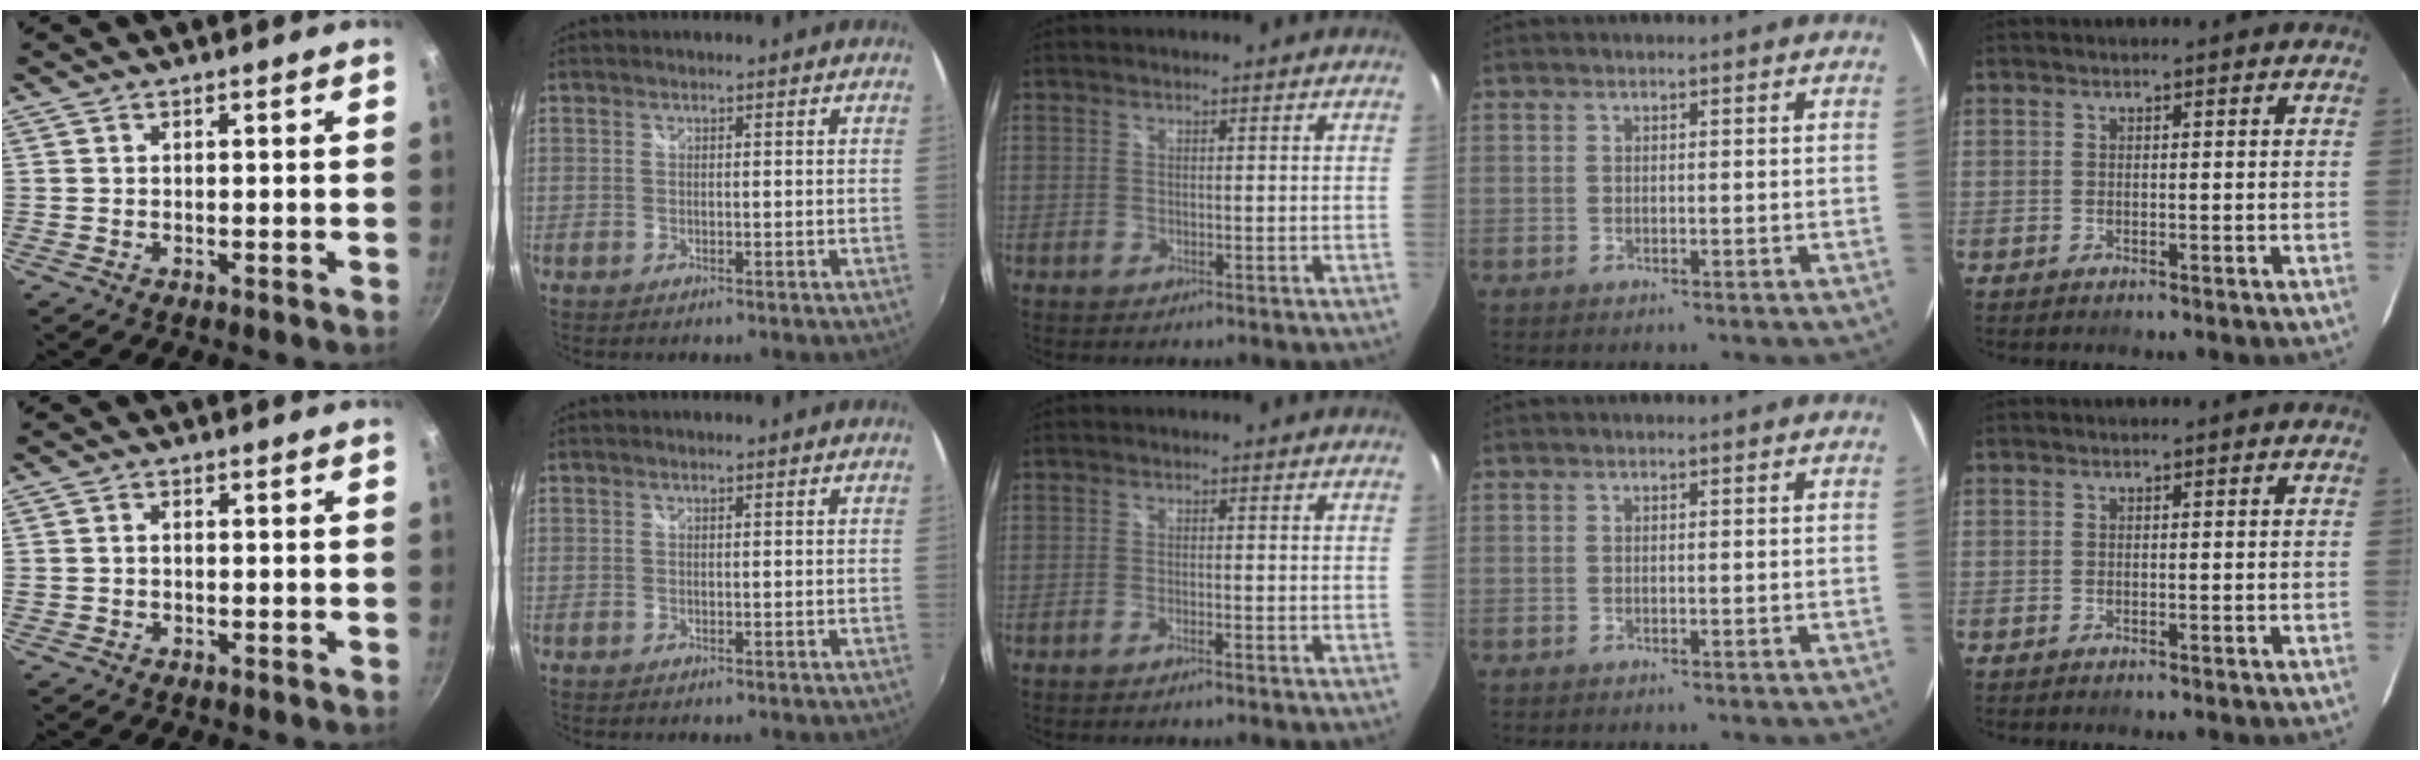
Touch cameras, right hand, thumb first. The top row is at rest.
{"thumb": {"total": 1.1, "force": [-0.1, 0.9, 0.6], "torque": [-0.011, 0.006, 0.000]}, "middle": {"total": 1.4, "force": [-1.2, 0.0, 0.6], "torque": [-0.017, -0.001, -0.022]}}